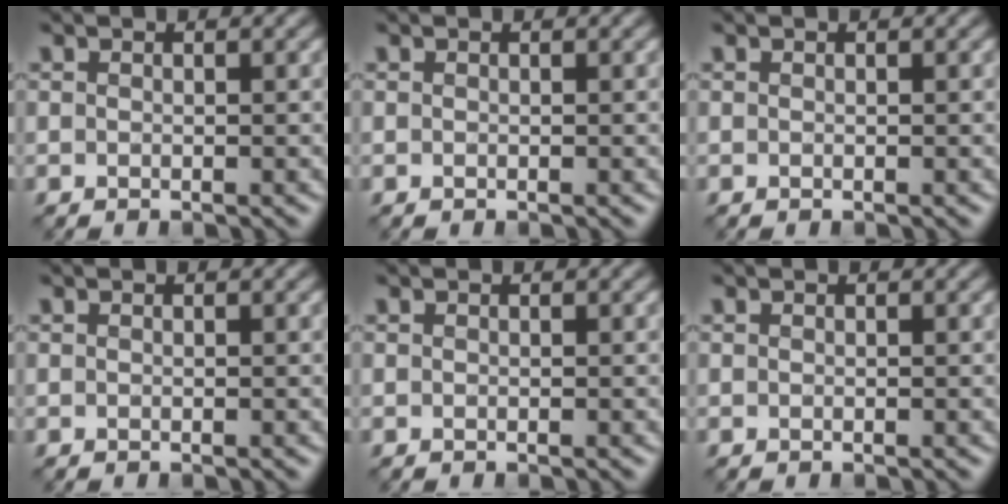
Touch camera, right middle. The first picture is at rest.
{"total": 0.0}
{"total": 0.0}
{"total": 0.0}
{"total": 0.0}
{"total": 0.0}